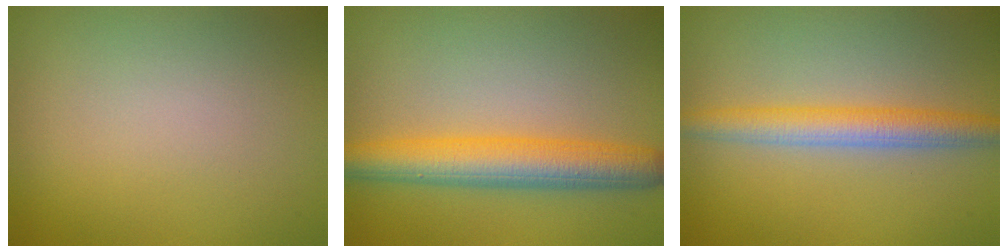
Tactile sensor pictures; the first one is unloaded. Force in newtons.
{"total": 6.0, "press": 6.0, "slide": 0.1}
{"total": 3.8, "press": 3.8, "slide": 0.1}